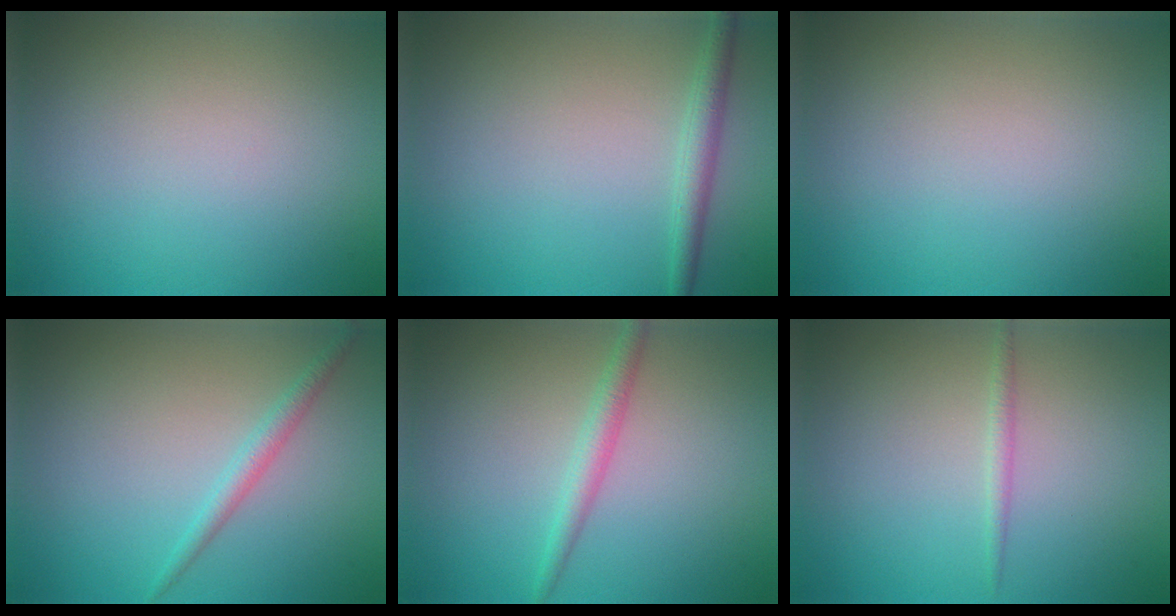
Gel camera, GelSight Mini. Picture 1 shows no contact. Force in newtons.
{"total": 2.1, "press": 2.1, "slide": 0.0}
{"total": 0.0}
{"total": 1.7, "press": 1.7, "slide": 0.1}
{"total": 1.9, "press": 1.9, "slide": 0.0}
{"total": 0.9, "press": 0.9, "slide": 0.0}